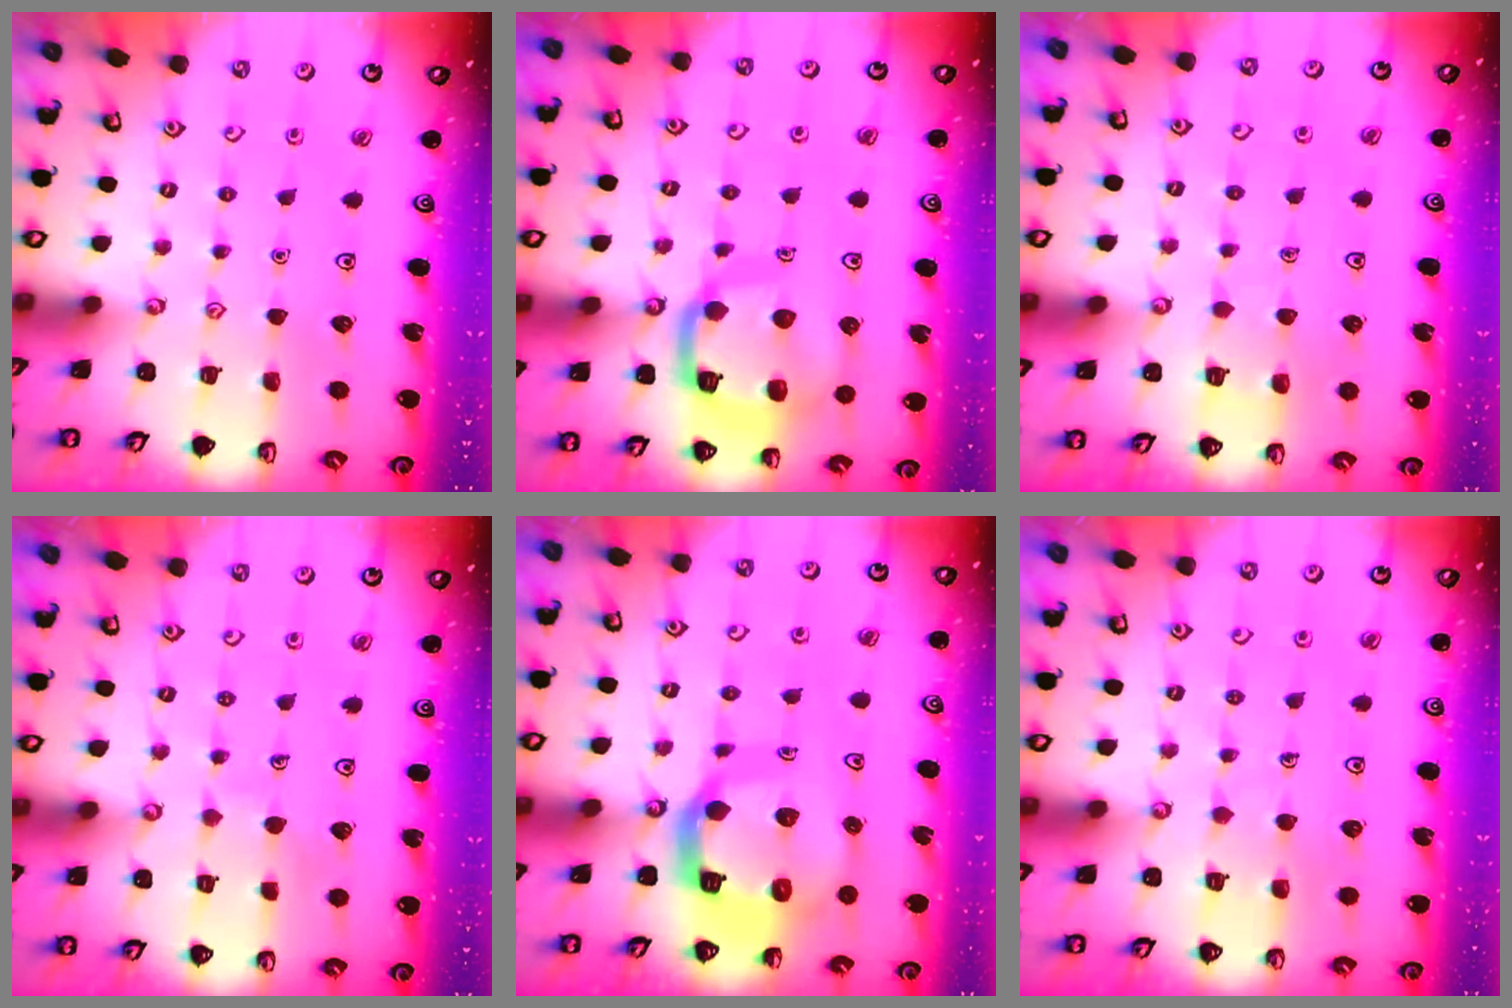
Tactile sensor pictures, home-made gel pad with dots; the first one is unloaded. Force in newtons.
{"total": 13.5, "press": 13.4, "slide": 1.3}
{"total": 4.3, "press": 4.3, "slide": 0.4}
{"total": 4.4, "press": 4.4, "slide": 0.4}
{"total": 16.1, "press": 15.9, "slide": 2.0}
{"total": 4.0, "press": 3.9, "slide": 0.3}